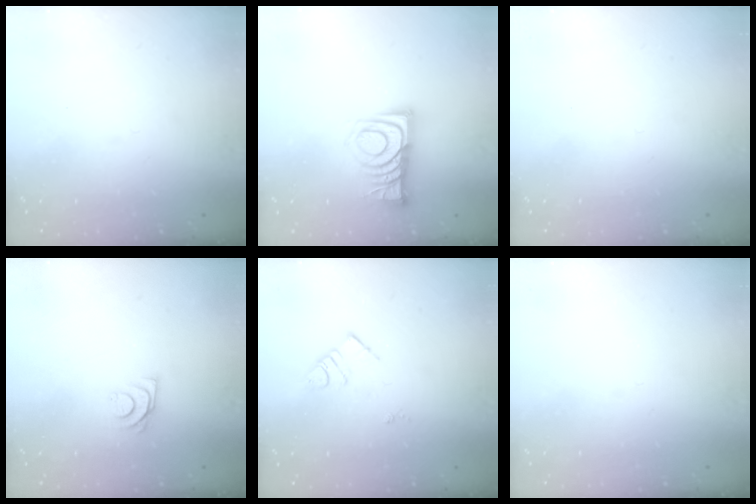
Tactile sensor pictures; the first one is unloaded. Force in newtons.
{"total": 8.2, "press": 8.2, "slide": 0.9}
{"total": 1.8, "press": 1.8, "slide": 0.2}
{"total": 5.7, "press": 5.7, "slide": 0.5}
{"total": 6.6, "press": 6.6, "slide": 0.7}
{"total": 0.0}